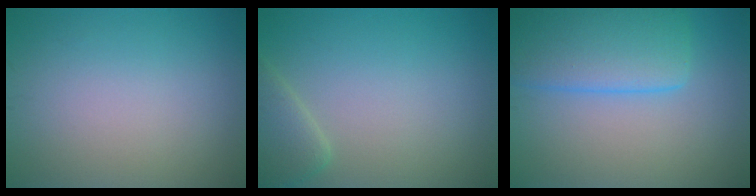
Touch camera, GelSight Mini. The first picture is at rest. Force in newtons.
{"total": 2.6, "press": 2.5, "slide": 0.3}
{"total": 6.5, "press": 6.5, "slide": 0.3}